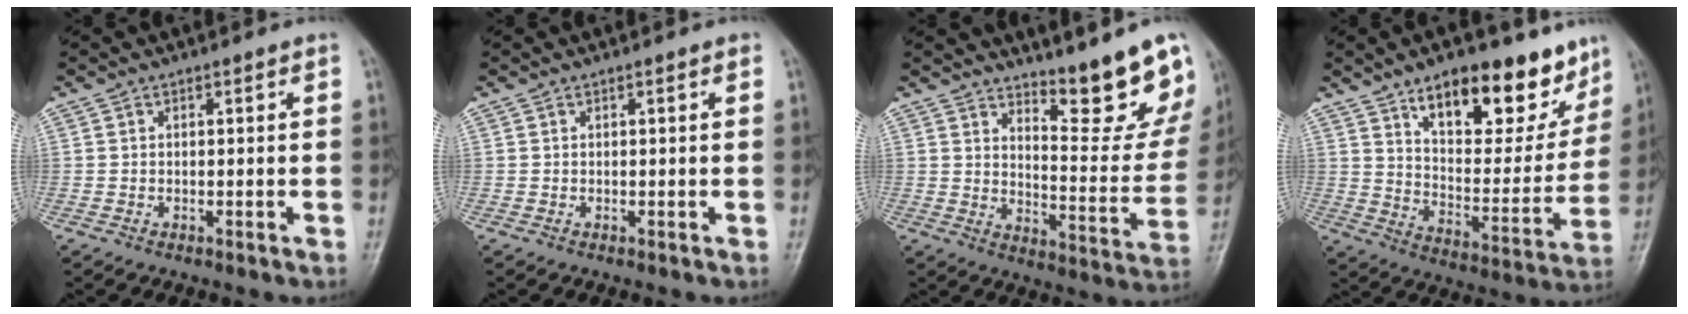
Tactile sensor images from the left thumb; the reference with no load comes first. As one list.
[{"total": 0.0}, {"total": 14.3, "force": [11.1, 3.3, 8.4], "torque": [-0.073, -0.092, 0.161]}, {"total": 19.8, "force": [12.9, 8.8, 12.1], "torque": [-0.115, -0.064, 0.203]}]